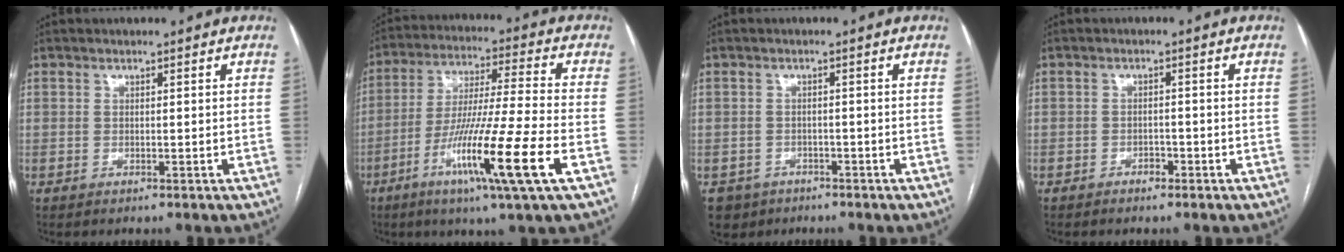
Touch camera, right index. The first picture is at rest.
{"total": 17.2, "force": [-6.9, -1.3, 15.7], "torque": [-0.301, -0.032, -0.127]}
{"total": 4.3, "force": [-2.8, 3.3, 0.1], "torque": [0.000, 0.005, -0.042]}
{"total": 1.5, "force": [-1.1, 0.9, 0.7], "torque": [-0.008, 0.005, -0.016]}